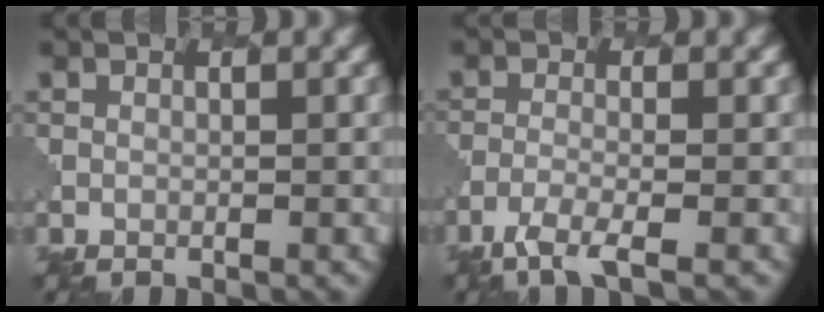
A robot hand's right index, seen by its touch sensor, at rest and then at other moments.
{"total": 3.2, "force": [-2.1, 0.6, 2.3], "torque": [-0.048, -0.006, -0.053]}